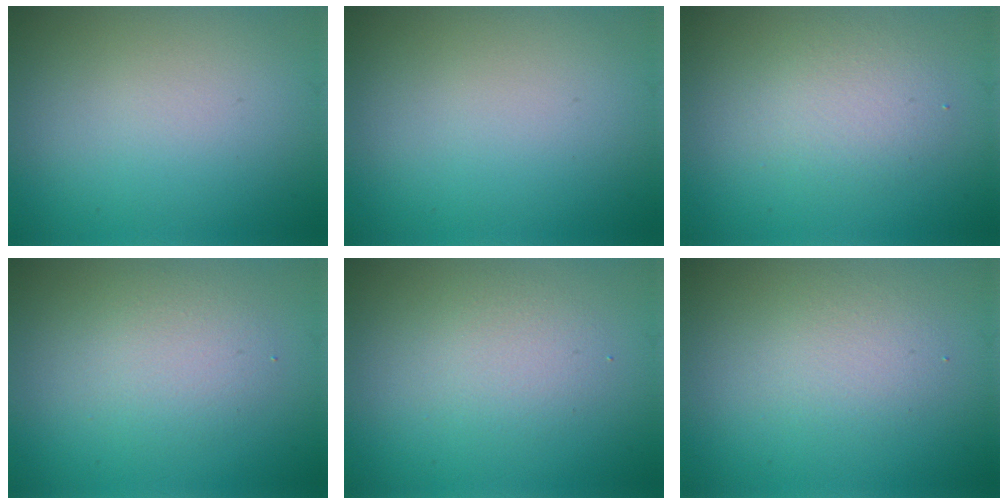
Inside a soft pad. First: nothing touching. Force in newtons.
{"total": 0.0}
{"total": 2.8, "press": 2.8, "slide": 0.3}
{"total": 2.8, "press": 2.8, "slide": 0.1}
{"total": 2.2, "press": 2.2, "slide": 0.0}
{"total": 2.2, "press": 2.2, "slide": 0.2}